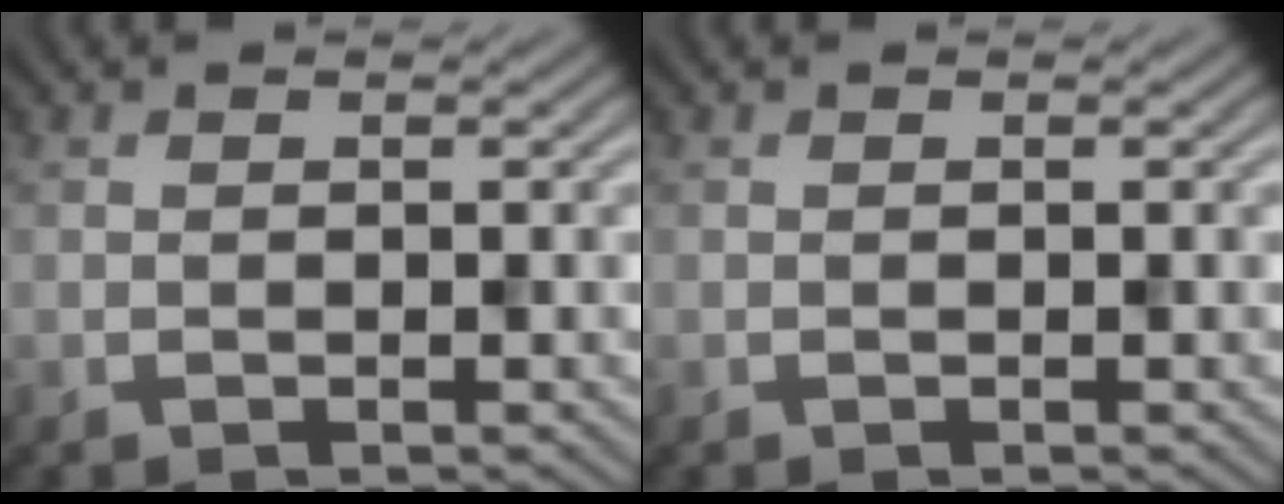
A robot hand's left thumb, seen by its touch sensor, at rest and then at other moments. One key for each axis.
{"total": 0.0}